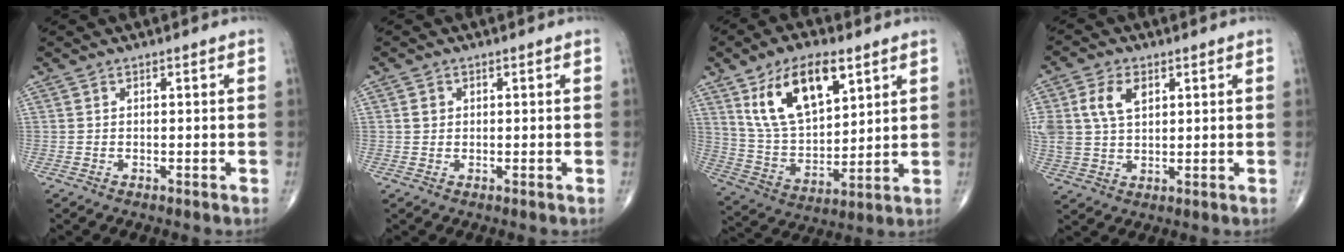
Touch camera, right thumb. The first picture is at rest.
{"total": 1.4, "force": [0.3, 1.3, 0.6], "torque": [-0.006, 0.000, 0.005]}
{"total": 17.2, "force": [8.3, 8.6, 12.3], "torque": [-0.192, -0.029, 0.164]}
{"total": 9.0, "force": [2.9, 5.8, 6.2], "torque": [-0.125, 0.001, 0.061]}